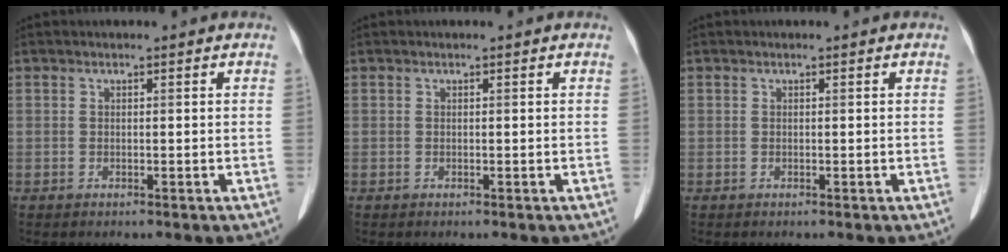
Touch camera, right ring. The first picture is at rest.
{"total": 0.0}
{"total": 0.0}